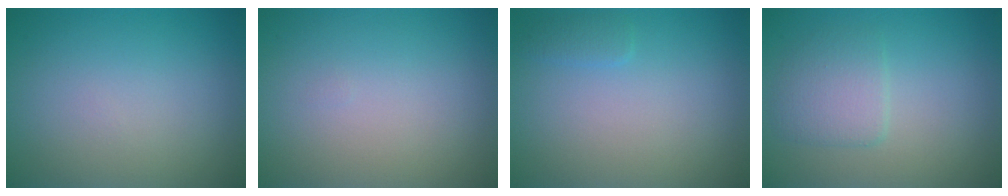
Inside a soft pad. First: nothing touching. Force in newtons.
{"total": 0.0}
{"total": 0.9, "press": 0.9, "slide": 0.1}
{"total": 2.5, "press": 2.5, "slide": 0.4}